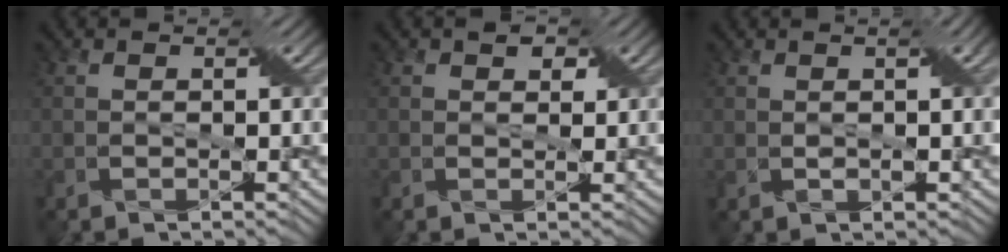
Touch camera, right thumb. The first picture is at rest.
{"total": 2.0, "force": [1.1, 1.2, 1.0], "torque": [-0.015, -0.001, 0.019]}
{"total": 2.6, "force": [0.8, 0.5, 2.4], "torque": [-0.045, 0.008, 0.016]}